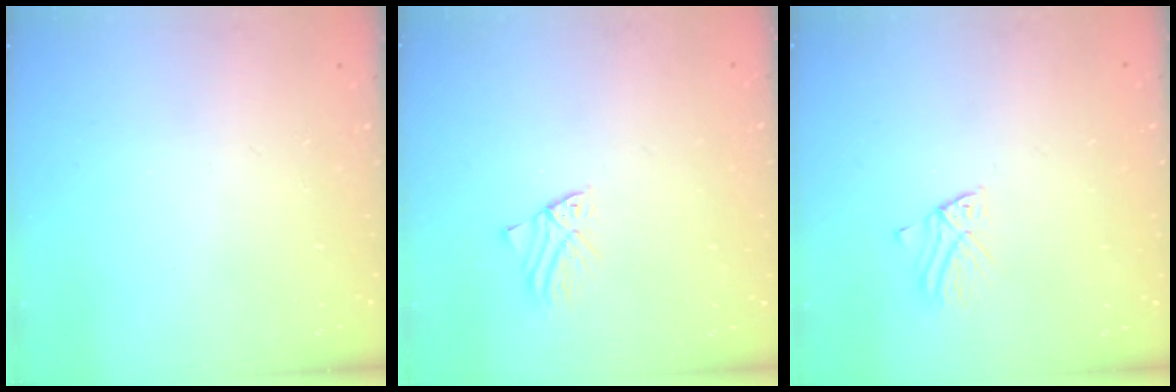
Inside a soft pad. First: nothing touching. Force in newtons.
{"total": 1.2, "press": 1.2, "slide": 0.1}
{"total": 2.7, "press": 2.7, "slide": 0.2}